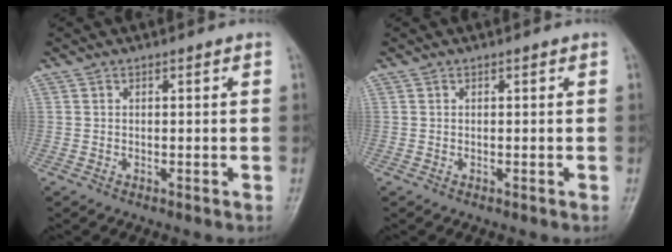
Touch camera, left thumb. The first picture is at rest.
{"total": 0.0}